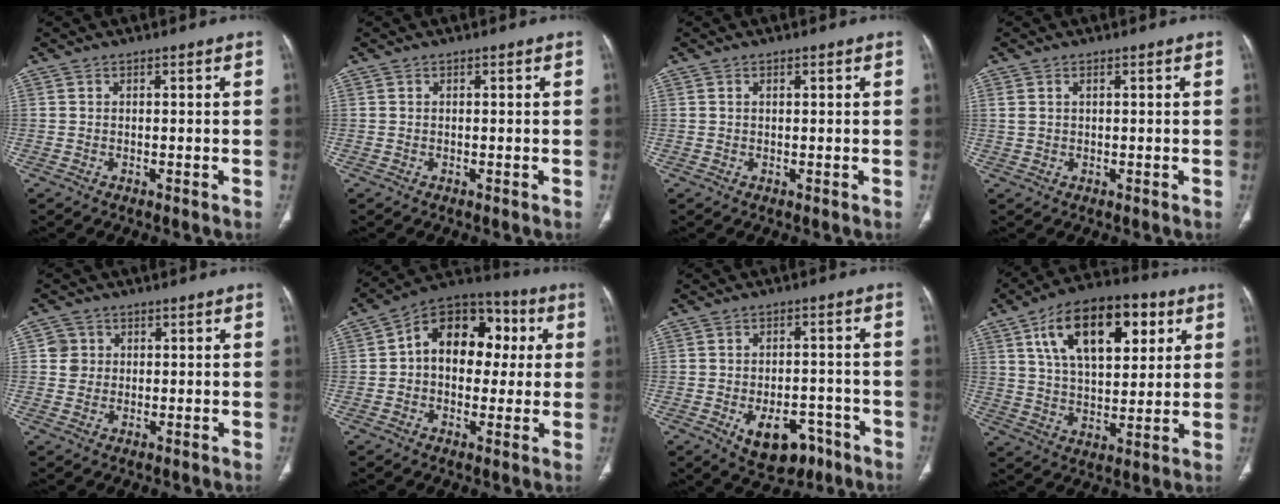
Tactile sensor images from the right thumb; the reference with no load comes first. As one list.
[{"total": 0.0}, {"total": 0.7, "force": [0.3, 0.3, 0.5], "torque": [-0.011, 0.003, 0.005]}, {"total": 1.6, "force": [0.6, 0.9, 1.1], "torque": [-0.032, 0.009, 0.020]}, {"total": 3.1, "force": [0.7, 3.0, 0.4], "torque": [0.014, 0.002, 0.008]}, {"total": 16.0, "force": [2.4, 11.2, 11.2], "torque": [-0.119, 0.033, 0.023]}, {"total": 10.0, "force": [-4.9, 6.2, 6.2], "torque": [-0.069, 0.028, -0.058]}, {"total": 20.1, "force": [8.0, 10.5, 15.2], "torque": [-0.213, -0.010, 0.130]}]